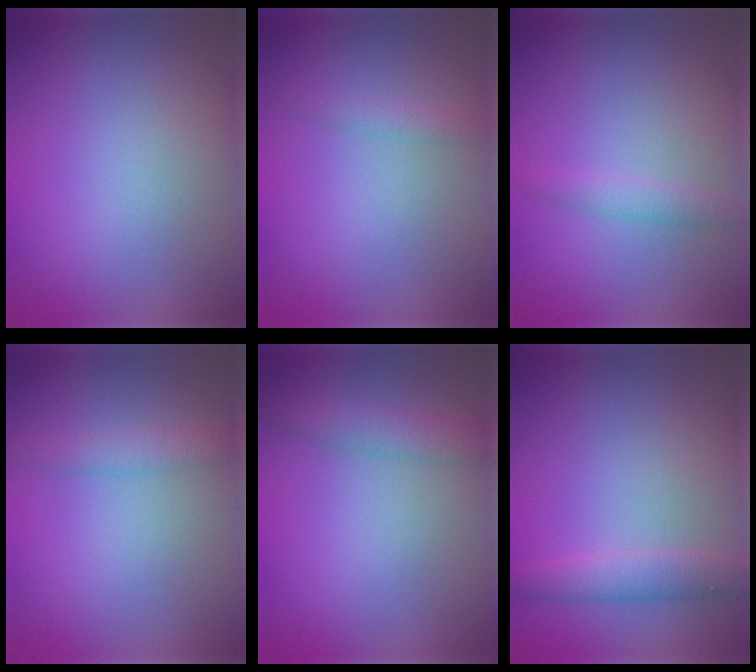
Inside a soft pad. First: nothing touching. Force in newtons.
{"total": 1.0, "press": 1.0, "slide": 0.0}
{"total": 1.5, "press": 1.5, "slide": 0.0}
{"total": 1.9, "press": 1.9, "slide": 0.1}
{"total": 2.5, "press": 2.5, "slide": 0.1}
{"total": 2.6, "press": 2.6, "slide": 0.0}